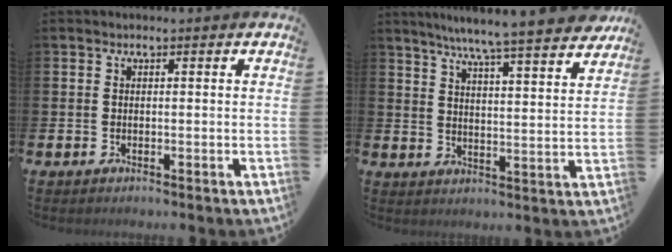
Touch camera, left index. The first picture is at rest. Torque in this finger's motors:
{"motor_torque": [0.41, -0.76, 1.06, 0.21]}